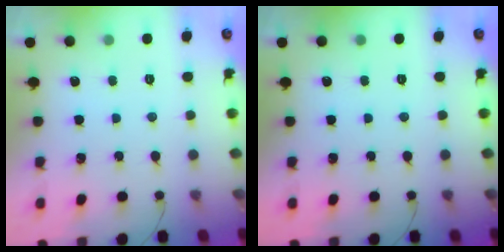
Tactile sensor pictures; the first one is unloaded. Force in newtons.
{"total": 0.0}